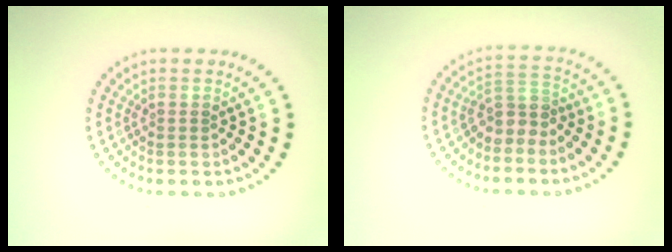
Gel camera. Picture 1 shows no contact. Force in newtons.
{"total": 2.5, "press": 2.0, "slide": 1.5}